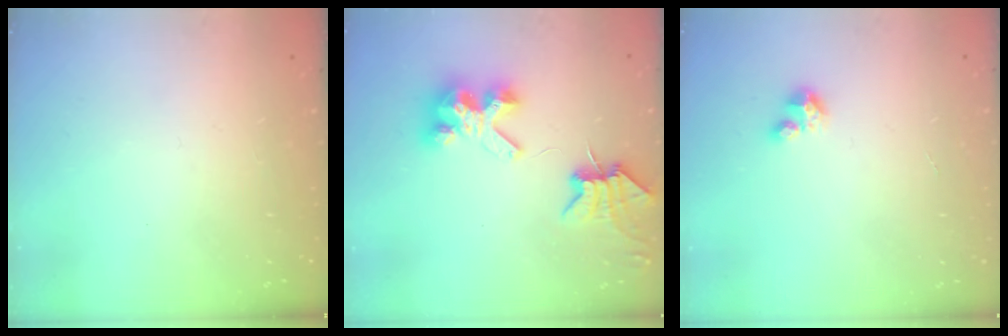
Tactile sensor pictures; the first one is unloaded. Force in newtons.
{"total": 7.0, "press": 7.0, "slide": 0.9}
{"total": 2.8, "press": 2.8, "slide": 0.2}